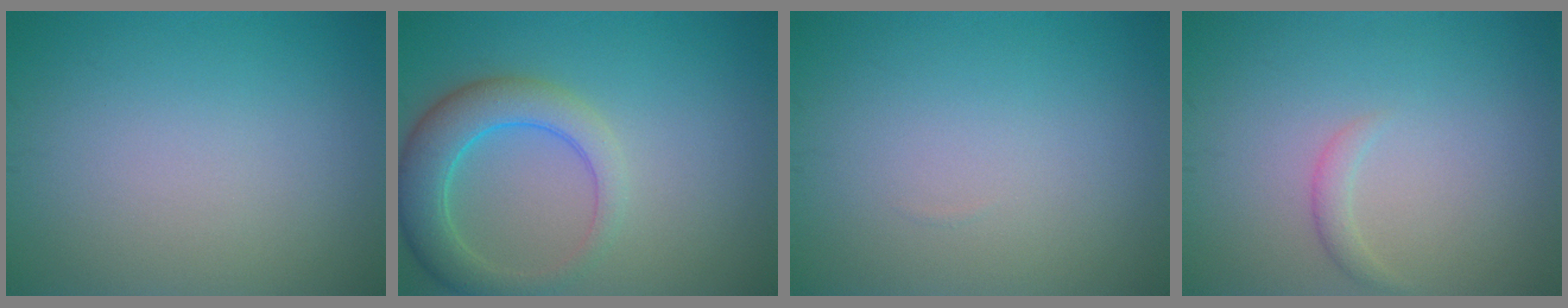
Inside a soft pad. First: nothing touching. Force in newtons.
{"total": 5.1, "press": 5.1, "slide": 0.5}
{"total": 0.0}
{"total": 1.1, "press": 1.1, "slide": 0.1}